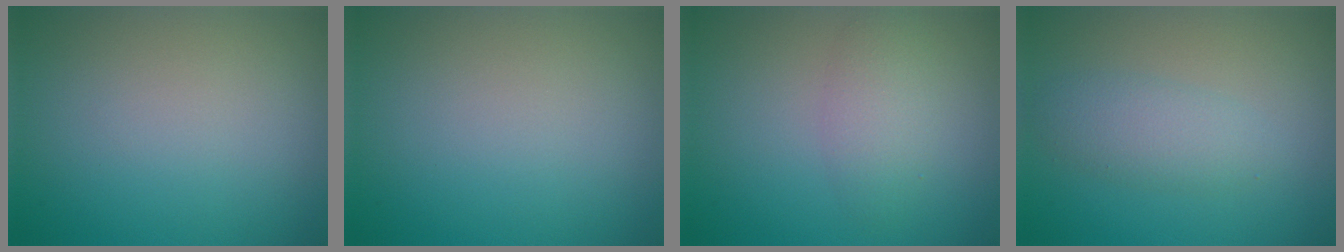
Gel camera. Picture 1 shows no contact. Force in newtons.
{"total": 0.0}
{"total": 2.4, "press": 2.4, "slide": 0.0}
{"total": 2.6, "press": 2.6, "slide": 0.2}